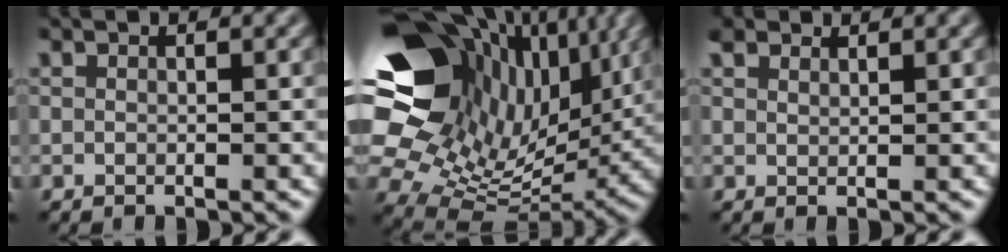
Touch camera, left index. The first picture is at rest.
{"total": 18.8, "force": [7.1, 12.1, 12.4], "torque": [-0.234, 0.027, 0.136]}
{"total": 2.0, "force": [1.9, 0.4, 0.6], "torque": [-0.016, 0.007, 0.030]}